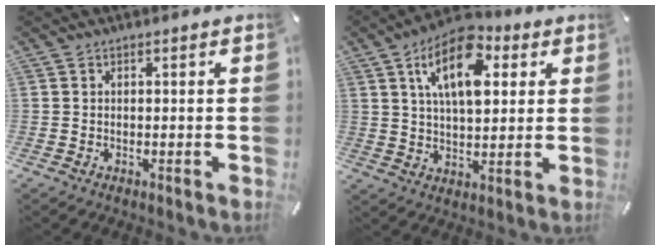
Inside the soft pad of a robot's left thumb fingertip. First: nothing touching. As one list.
[{"total": 14.6, "force": [6.0, 8.0, 10.7], "torque": [-0.174, -0.009, 0.102]}]